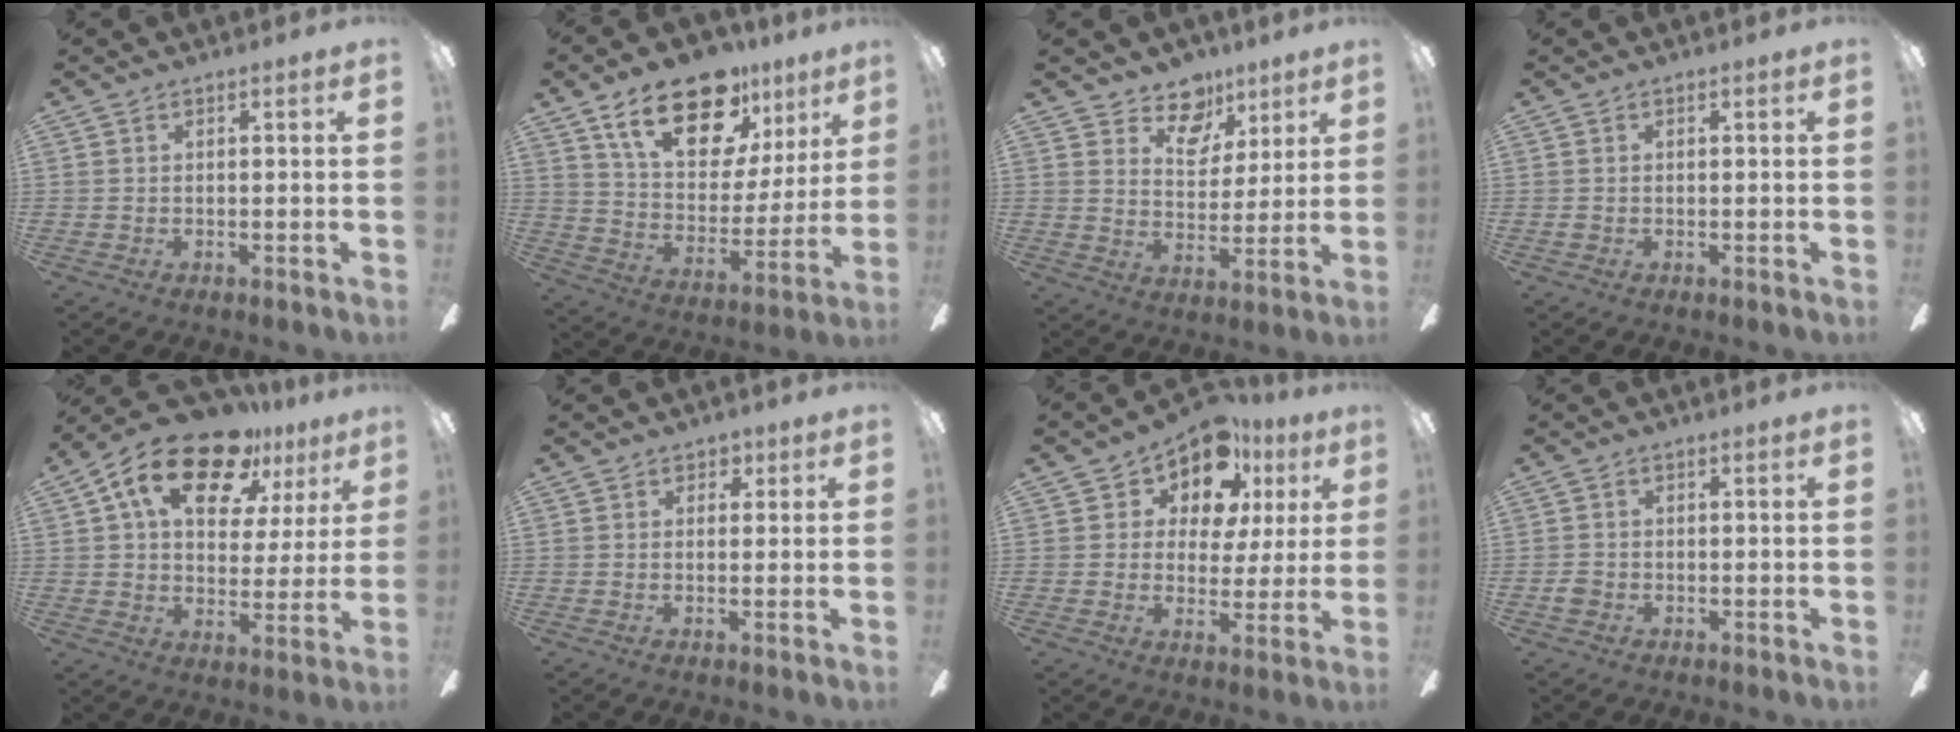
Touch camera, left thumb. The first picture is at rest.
{"total": 21.5, "force": [14.1, 10.7, 12.3], "torque": [-0.198, -0.073, 0.245]}
{"total": 10.4, "force": [7.1, 6.7, 3.7], "torque": [-0.053, -0.039, 0.132]}
{"total": 0.5, "force": [-0.1, 0.5, 0.2], "torque": [-0.004, 0.005, -0.004]}
{"total": 17.8, "force": [10.3, 9.5, 10.9], "torque": [-0.185, -0.039, 0.180]}
{"total": 2.2, "force": [1.1, 1.8, 0.7], "torque": [0.000, 0.001, 0.016]}
{"total": 11.9, "force": [8.0, 7.1, 5.1], "torque": [-0.093, -0.045, 0.148]}
{"total": 1.9, "force": [-0.7, 1.6, 0.8], "torque": [-0.013, 0.006, -0.015]}